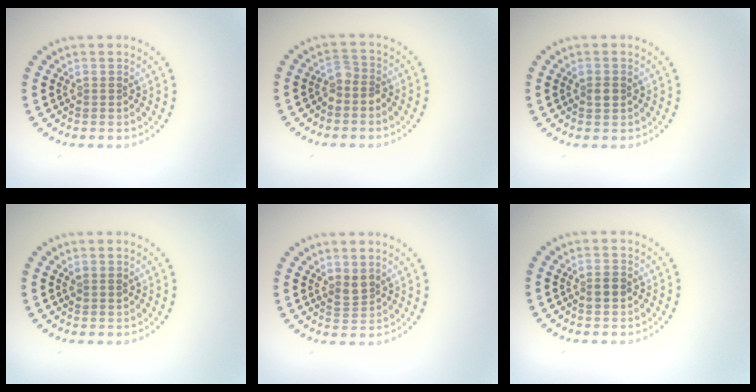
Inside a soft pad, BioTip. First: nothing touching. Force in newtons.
{"total": 1.6, "press": 1.3, "slide": 1.0}
{"total": 1.0, "press": 1.0, "slide": 0.1}
{"total": 1.0, "press": 0.9, "slide": 0.3}
{"total": 1.7, "press": 1.4, "slide": 0.9}
{"total": 1.2, "press": 1.2, "slide": 0.0}